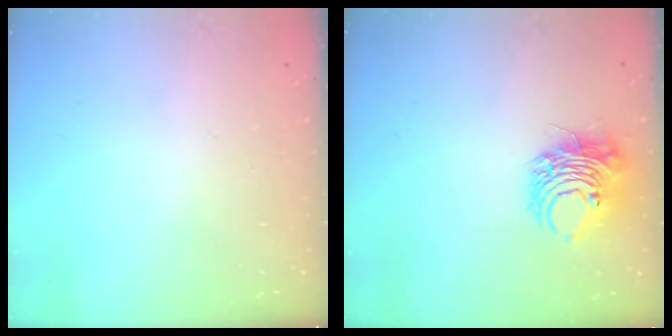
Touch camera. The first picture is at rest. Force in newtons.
{"total": 8.9, "press": 8.8, "slide": 1.5}